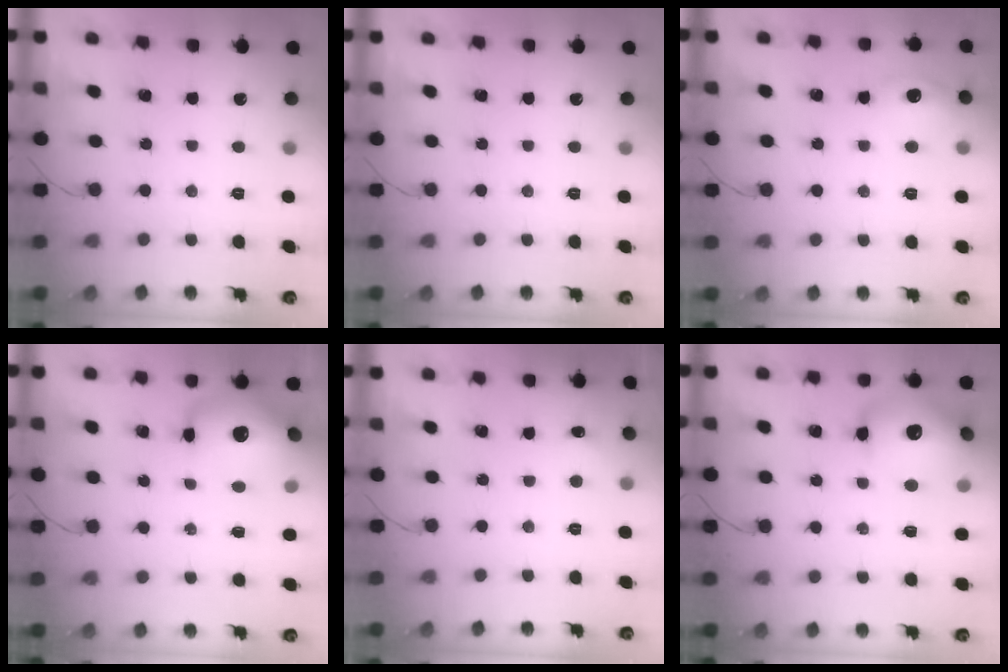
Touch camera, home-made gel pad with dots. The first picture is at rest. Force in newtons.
{"total": 0.0}
{"total": 9.9, "press": 9.9, "slide": 0.4}
{"total": 15.7, "press": 15.2, "slide": 4.0}
{"total": 4.0, "press": 3.9, "slide": 1.1}
{"total": 17.1, "press": 16.9, "slide": 2.4}